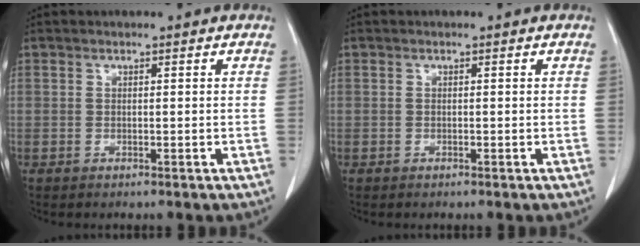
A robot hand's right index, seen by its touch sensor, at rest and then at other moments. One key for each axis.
{"total": 0.0}